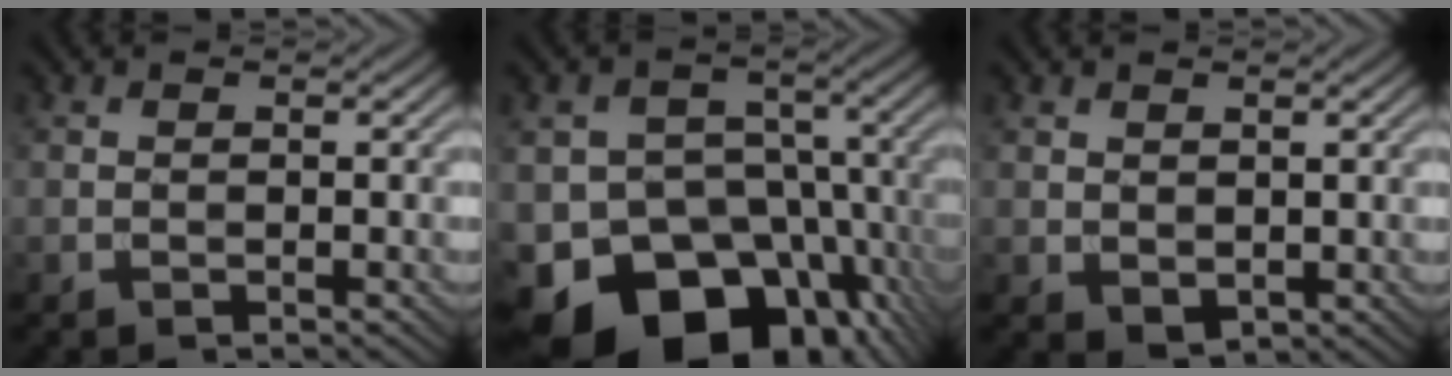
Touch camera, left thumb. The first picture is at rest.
{"total": 20.4, "force": [-11.3, 14.5, 8.9], "torque": [-0.164, -0.048, -0.165]}
{"total": 1.7, "force": [0.8, 1.3, 0.9], "torque": [-0.022, -0.007, 0.021]}